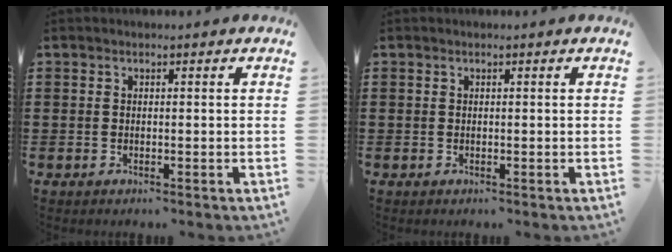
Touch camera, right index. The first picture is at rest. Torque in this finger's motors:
{"motor_torque": [0.96, 1.18, 0.00, 0.01]}